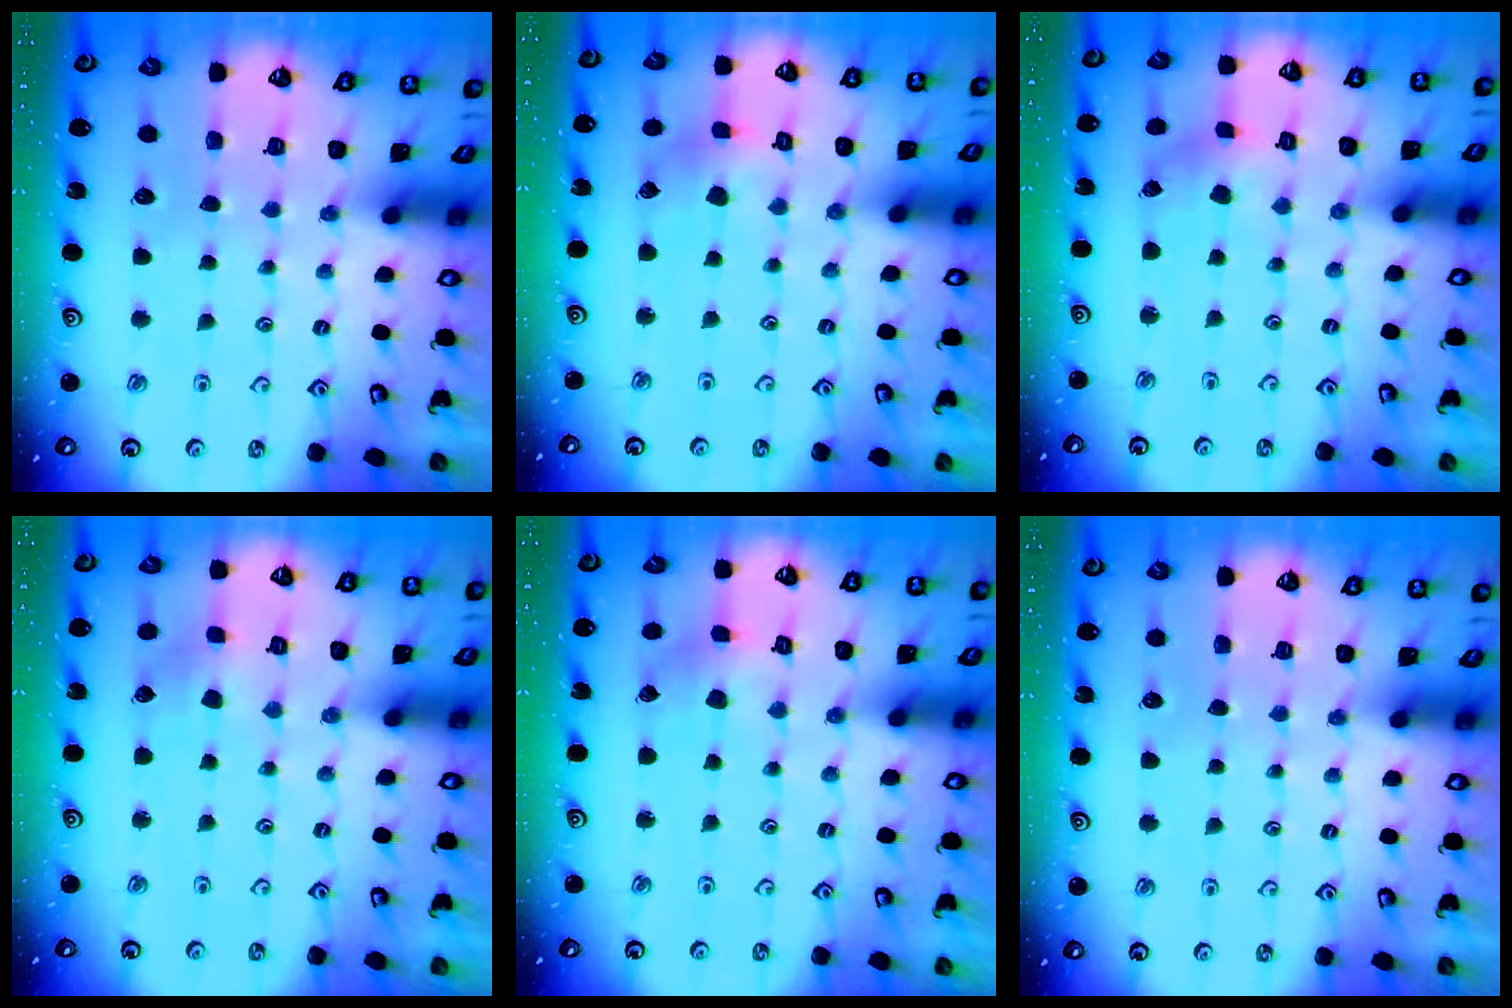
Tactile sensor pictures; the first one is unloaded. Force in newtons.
{"total": 4.0, "press": 3.9, "slide": 0.4}
{"total": 1.2, "press": 1.2, "slide": 0.2}
{"total": 2.6, "press": 2.6, "slide": 0.3}
{"total": 2.6, "press": 2.6, "slide": 0.1}
{"total": 0.0}